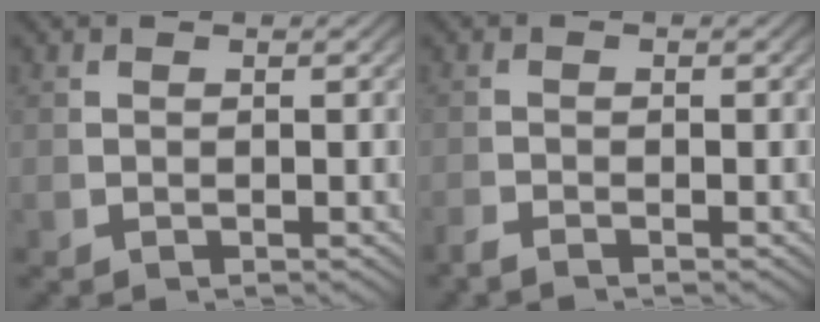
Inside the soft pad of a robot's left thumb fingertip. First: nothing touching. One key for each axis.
{"total": 1.2, "fx": -1.2, "fy": 0.1, "fz": 0.1, "tx": 0.002, "ty": -0.005, "tz": -0.027}